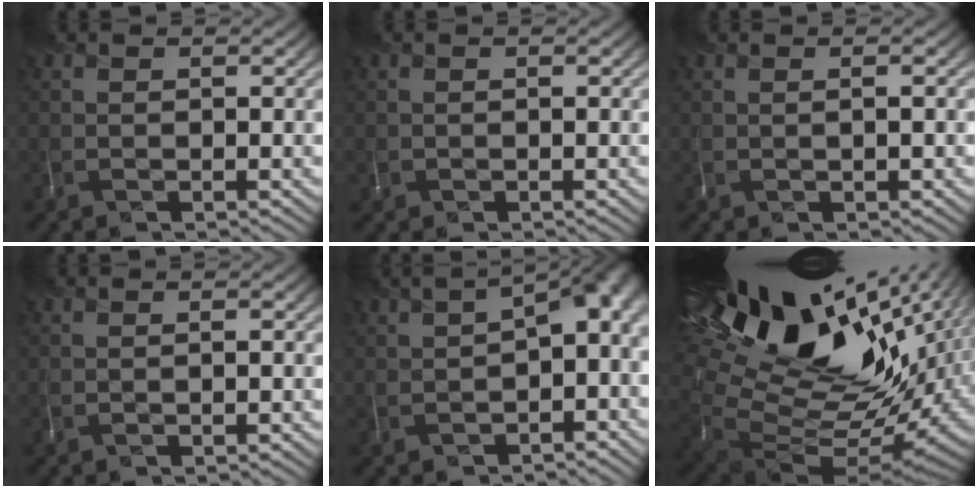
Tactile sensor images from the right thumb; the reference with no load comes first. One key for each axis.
{"total": 0.6, "fx": -0.2, "fy": 0.5, "fz": -0.2, "tx": 0.005, "ty": -0.002, "tz": -0.001}
{"total": 0.9, "fx": 0.3, "fy": 0.2, "fz": 0.8, "tx": -0.005, "ty": 0.007, "tz": 0.003}
{"total": 0.0}
{"total": 5.5, "fx": -0.8, "fy": 2.9, "fz": 4.6, "tx": -0.062, "ty": 0.006, "tz": -0.009}
{"total": 21.3, "fx": 8.8, "fy": 10.8, "fz": 16.1, "tx": -0.291, "ty": 0.016, "tz": 0.187}